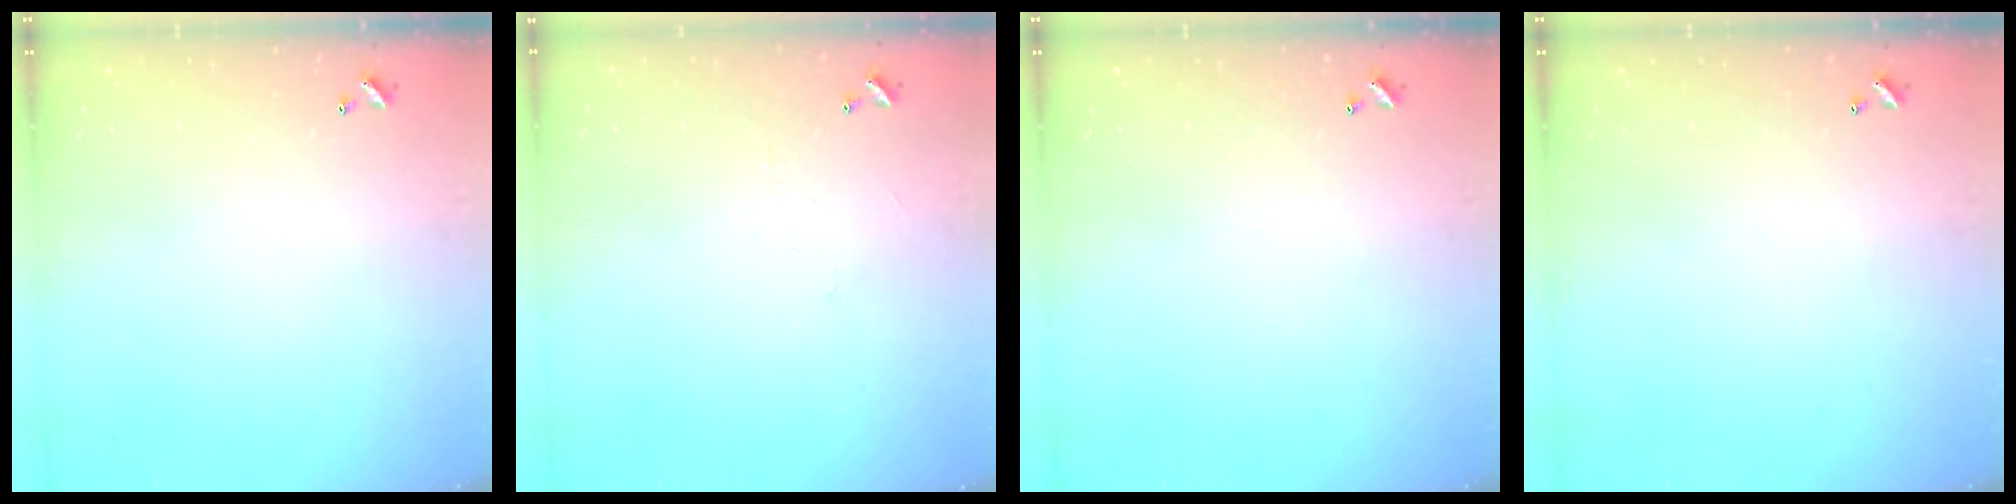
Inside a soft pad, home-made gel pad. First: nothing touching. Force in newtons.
{"total": 0.9, "press": 0.7, "slide": 0.6}
{"total": 0.0}
{"total": 0.0}